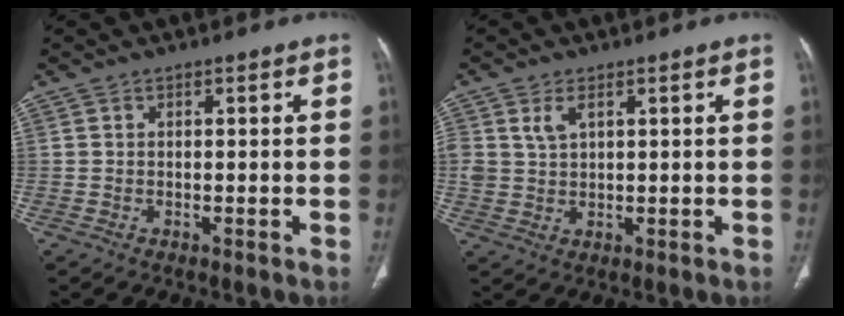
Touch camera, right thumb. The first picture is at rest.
{"total": 3.7, "force": [1.8, 2.2, 2.4], "torque": [-0.045, -0.007, 0.044]}